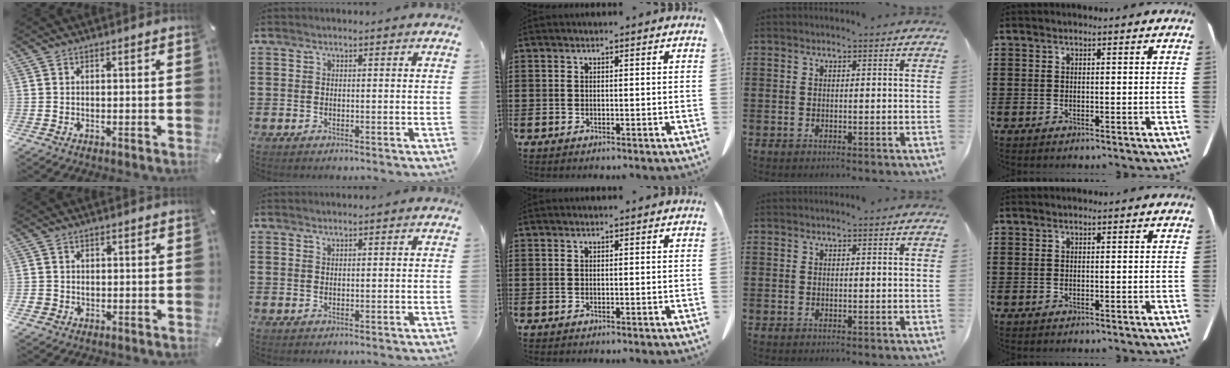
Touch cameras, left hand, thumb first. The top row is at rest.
{"thumb": {"total": 2.5, "force": [-0.5, 2.4, 0.4], "torque": [-0.006, 0.004, -0.012]}, "index": {"total": 0.6, "force": [0.5, 0.0, 0.3], "torque": [-0.008, -0.001, 0.011]}}